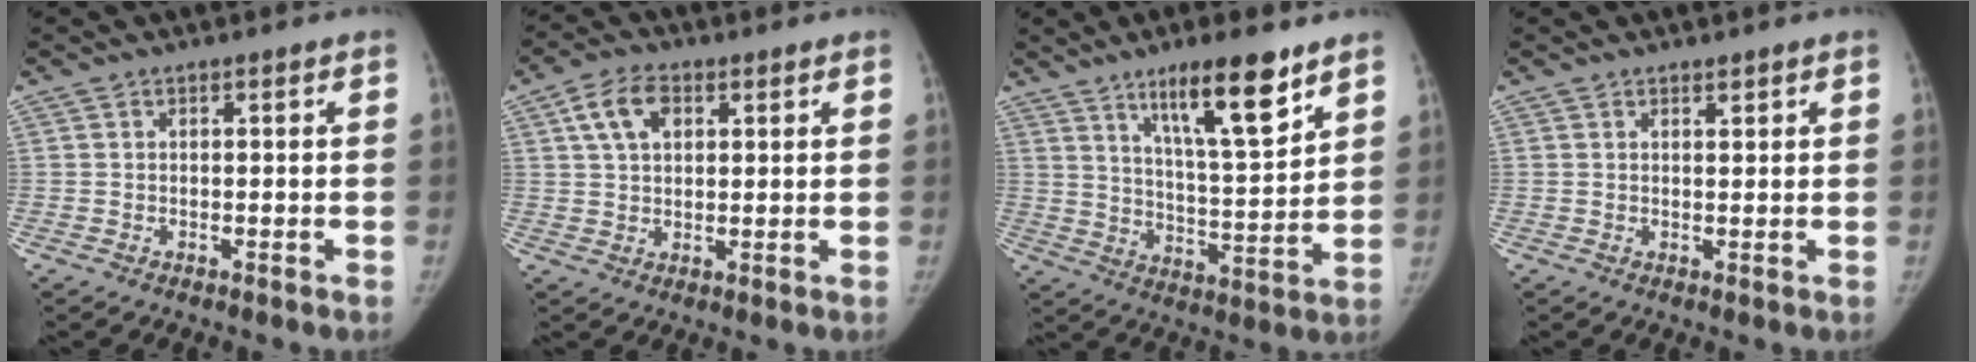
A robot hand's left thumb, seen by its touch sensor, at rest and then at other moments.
{"total": 7.3, "force": [2.9, 4.6, 4.9], "torque": [-0.079, 0.003, 0.049]}
{"total": 14.6, "force": [9.2, 3.0, 10.9], "torque": [-0.161, -0.056, 0.157]}
{"total": 1.2, "force": [0.9, 0.5, 0.6], "torque": [0.000, -0.006, 0.014]}